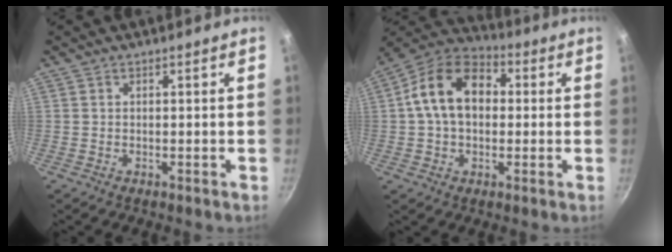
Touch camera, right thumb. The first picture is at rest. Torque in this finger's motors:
{"motor_torque": [0.58, 3.10, 1.17, -0.60, 0.33]}